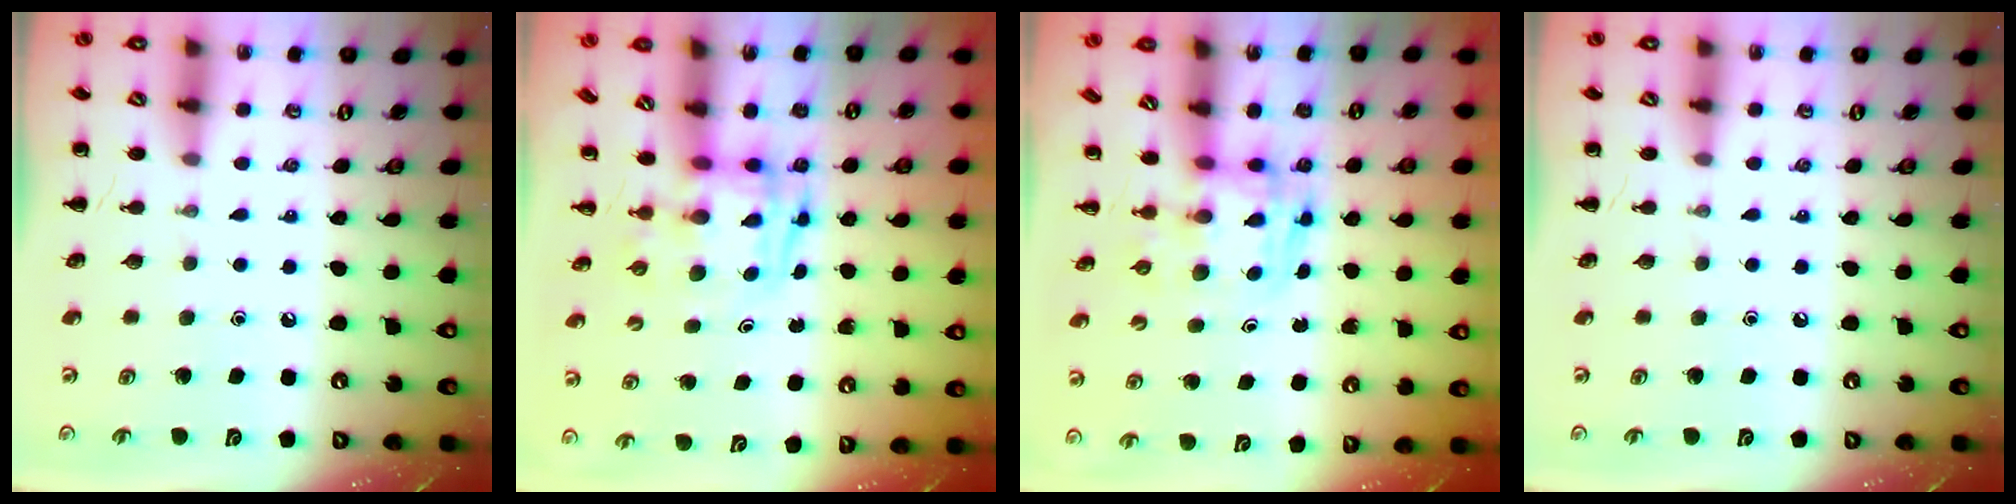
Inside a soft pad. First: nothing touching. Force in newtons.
{"total": 3.3, "press": 3.3, "slide": 0.6}
{"total": 3.6, "press": 3.5, "slide": 0.6}
{"total": 0.0}